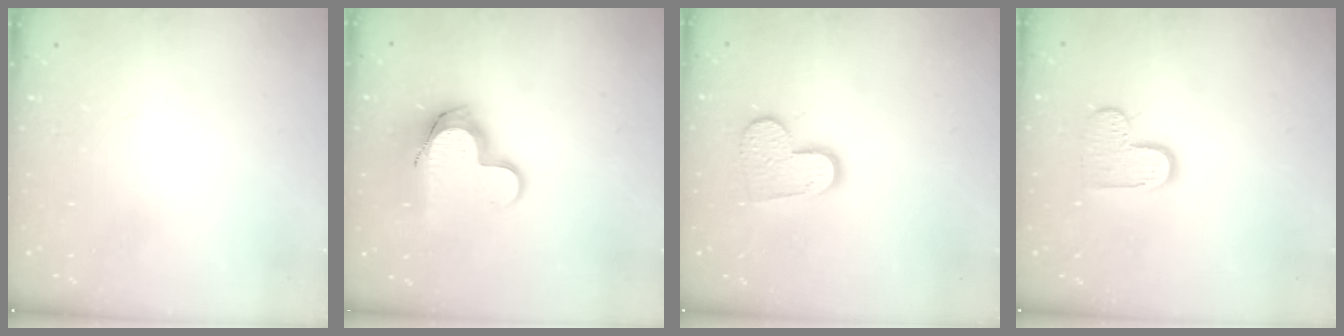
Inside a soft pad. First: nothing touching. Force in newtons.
{"total": 12.4, "press": 12.4, "slide": 0.6}
{"total": 10.8, "press": 10.7, "slide": 0.9}
{"total": 8.5, "press": 8.4, "slide": 0.4}